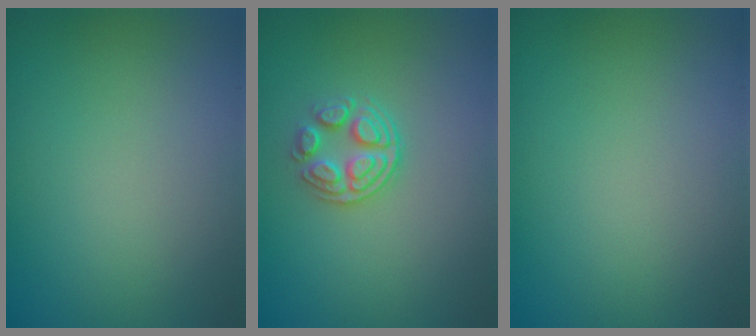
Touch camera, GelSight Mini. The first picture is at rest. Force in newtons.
{"total": 3.1, "press": 2.6, "slide": 1.7}
{"total": 0.0}